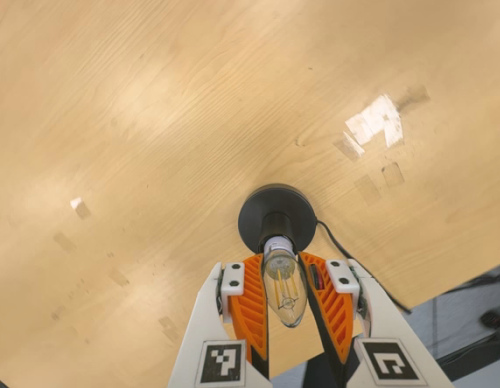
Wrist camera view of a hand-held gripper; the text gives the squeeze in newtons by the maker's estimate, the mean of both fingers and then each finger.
{"total": 15.0, "left": 15.7, "right": 14.3}